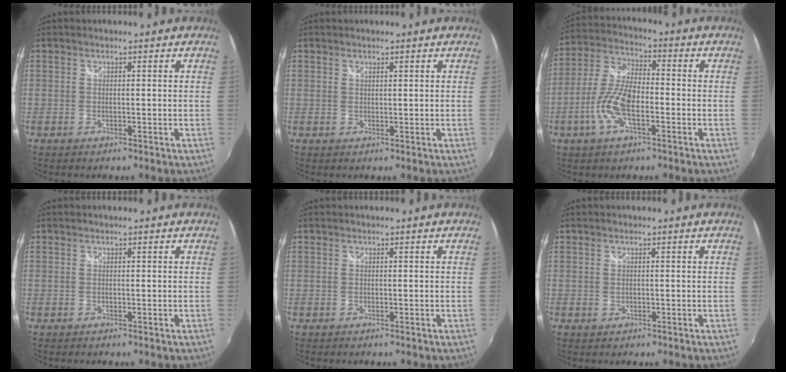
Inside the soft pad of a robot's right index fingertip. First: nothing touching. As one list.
[{"total": 0.6, "force": [0.5, 0.2, 0.2], "torque": [-0.003, 0.000, 0.009]}, {"total": 10.6, "force": [-3.7, 4.1, 9.1], "torque": [-0.196, 0.003, -0.074]}, {"total": 0.0}, {"total": 0.0}, {"total": 0.7, "force": [0.1, 0.6, 0.3], "torque": [-0.003, 0.000, 0.003]}]